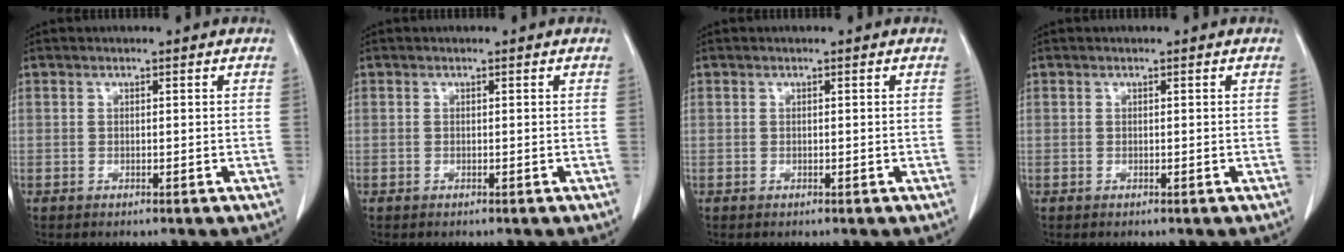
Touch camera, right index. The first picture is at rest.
{"total": 0.0}
{"total": 0.0}
{"total": 0.0}